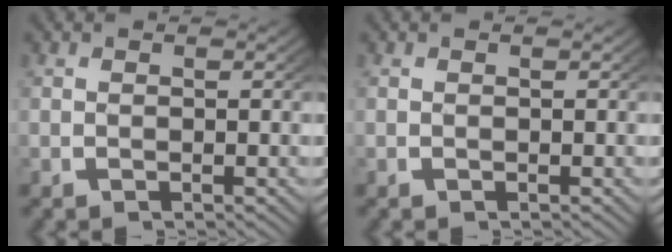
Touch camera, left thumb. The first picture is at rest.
{"total": 0.0}